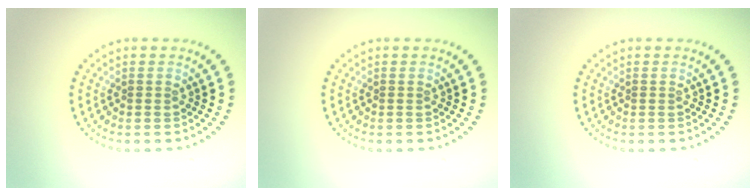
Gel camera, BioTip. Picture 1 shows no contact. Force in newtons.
{"total": 0.0}
{"total": 0.0}